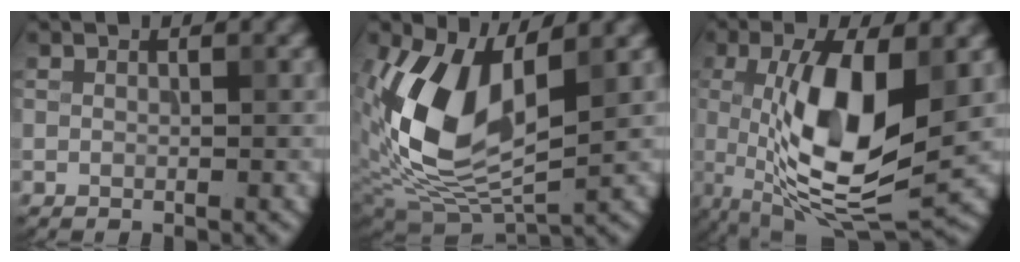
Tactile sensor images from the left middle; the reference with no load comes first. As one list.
[{"total": 10.7, "force": [2.2, 5.5, 8.9], "torque": [-0.197, -0.013, 0.044]}, {"total": 10.6, "force": [0.3, 3.6, 9.9], "torque": [-0.181, -0.002, 0.007]}]